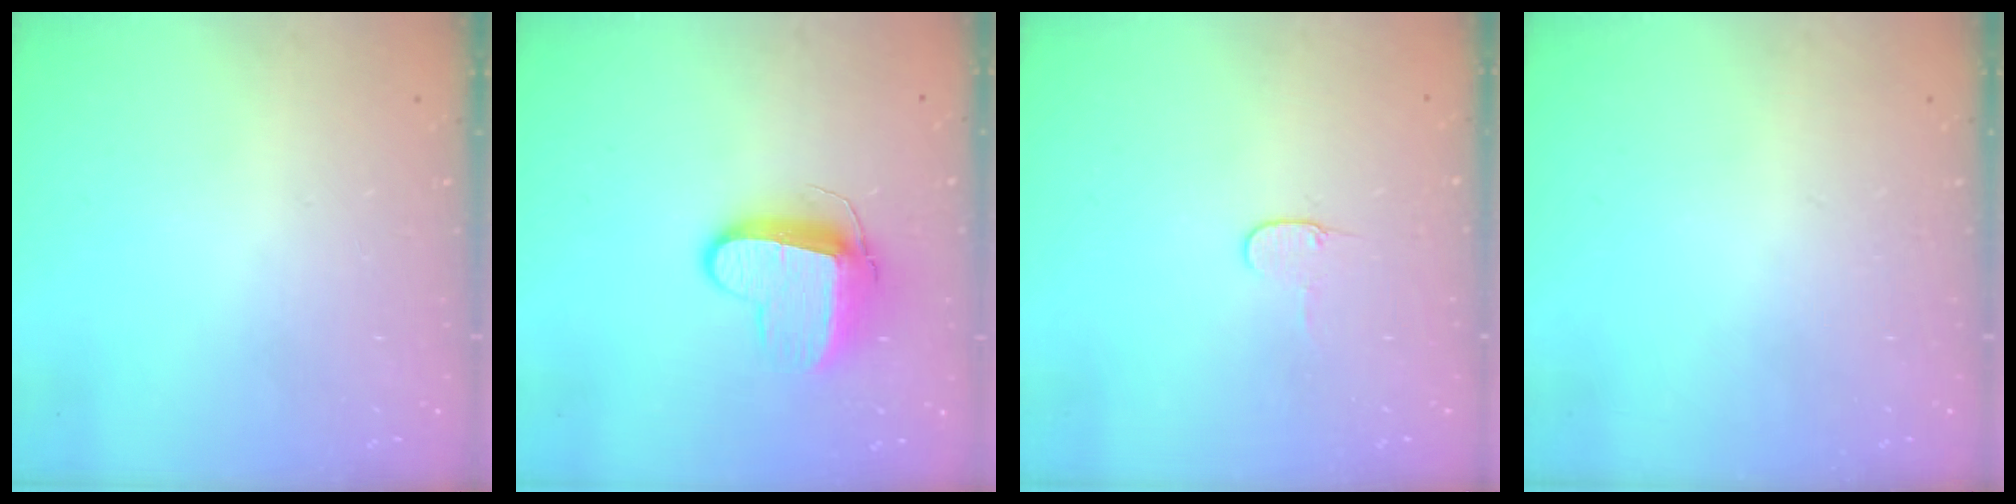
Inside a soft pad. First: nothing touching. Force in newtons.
{"total": 10.3, "press": 10.2, "slide": 1.3}
{"total": 3.8, "press": 3.8, "slide": 0.4}
{"total": 0.0}